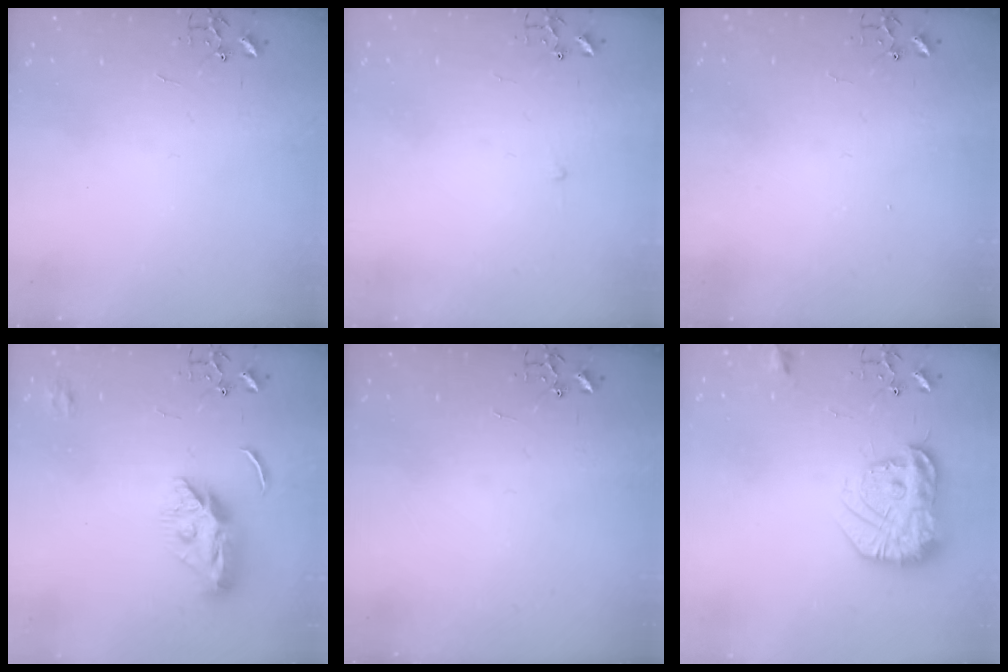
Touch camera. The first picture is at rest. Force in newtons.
{"total": 2.3, "press": 2.3, "slide": 0.3}
{"total": 1.1, "press": 1.1, "slide": 0.1}
{"total": 11.3, "press": 11.3, "slide": 0.7}
{"total": 0.0}
{"total": 17.6, "press": 17.6, "slide": 1.3}